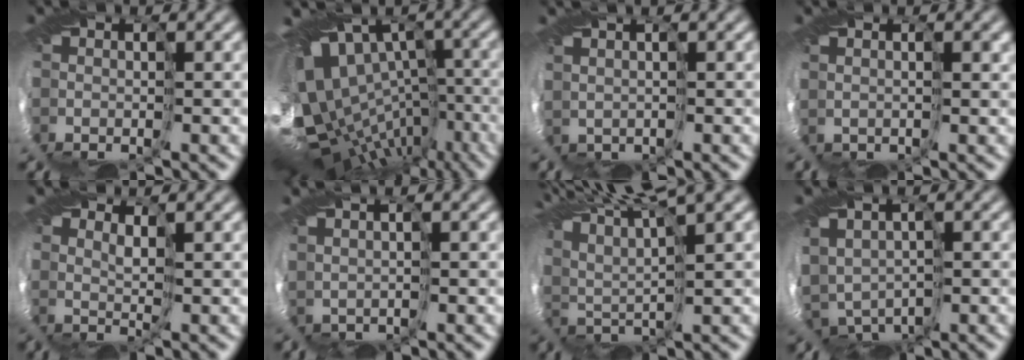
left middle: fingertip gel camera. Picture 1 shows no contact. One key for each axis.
{"total": 13.0, "fx": -2.7, "fy": 9.3, "fz": 8.7, "tx": -0.183, "ty": 0.010, "tz": 0.005}
{"total": 1.0, "fx": 1.0, "fy": -0.1, "fz": -0.1, "tx": -0.008, "ty": 0.016, "tz": 0.030}
{"total": 0.7, "fx": 0.7, "fy": 0.1, "fz": 0.3, "tx": -0.001, "ty": 0.011, "tz": 0.018}
{"total": 1.7, "fx": 0.9, "fy": -1.3, "fz": -0.8, "tx": 0.002, "ty": 0.002, "tz": 0.014}
{"total": 1.4, "fx": 1.4, "fy": -0.2, "fz": 0.1, "tx": -0.013, "ty": 0.018, "tz": 0.032}
{"total": 9.4, "fx": 8.0, "fy": 0.6, "fz": 4.9, "tx": -0.114, "ty": 0.028, "tz": 0.125}
{"total": 5.2, "fx": -0.6, "fy": 4.2, "fz": 3.0, "tx": -0.067, "ty": -0.014, "tz": 0.006}